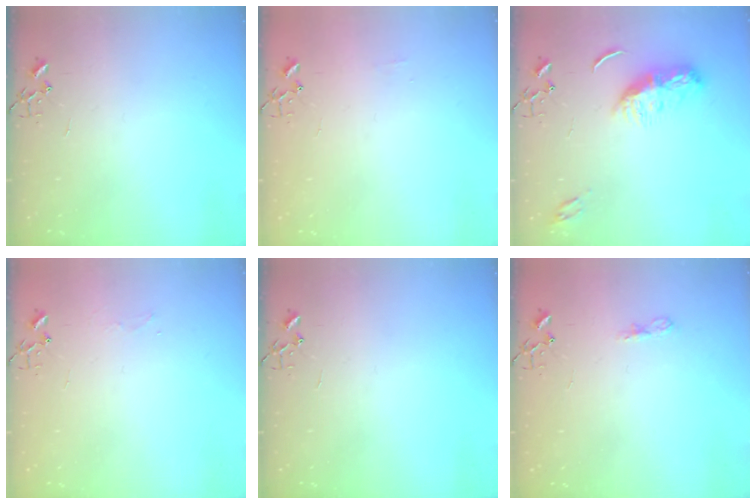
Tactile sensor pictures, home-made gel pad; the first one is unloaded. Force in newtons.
{"total": 3.9, "press": 3.8, "slide": 0.6}
{"total": 10.4, "press": 10.4, "slide": 0.0}
{"total": 3.8, "press": 3.8, "slide": 0.4}
{"total": 0.0}
{"total": 6.2, "press": 6.2, "slide": 0.8}